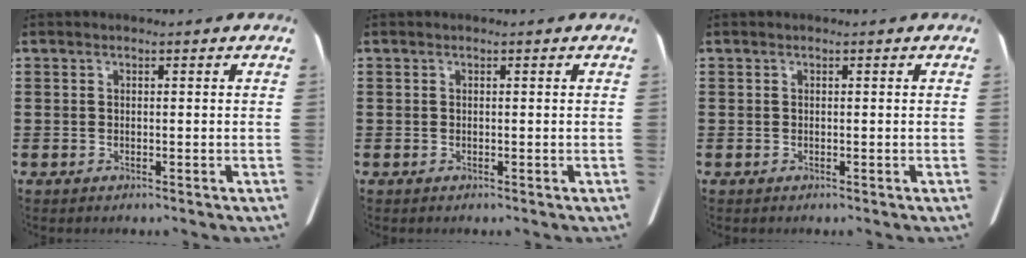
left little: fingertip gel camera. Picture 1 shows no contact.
{"total": 0.0}
{"total": 0.0}